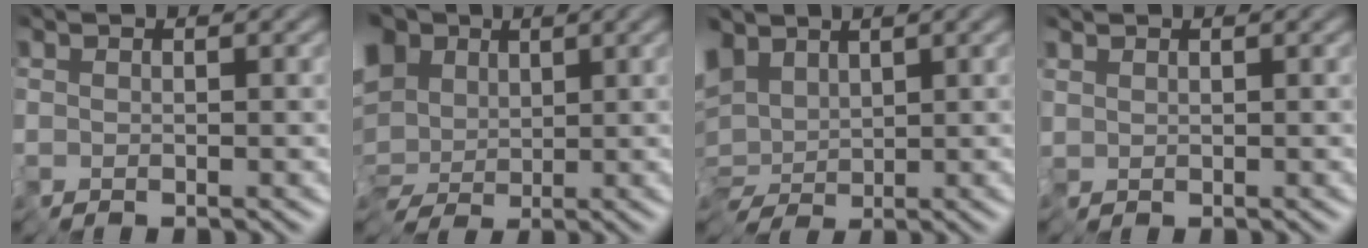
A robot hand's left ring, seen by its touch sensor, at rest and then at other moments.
{"total": 11.8, "force": [2.5, 8.9, 7.2], "torque": [-0.151, 0.026, 0.014]}
{"total": 6.9, "force": [2.1, 4.6, 4.6], "torque": [-0.113, 0.015, 0.041]}
{"total": 0.9, "force": [0.6, 0.5, -0.3], "torque": [0.006, 0.004, 0.014]}